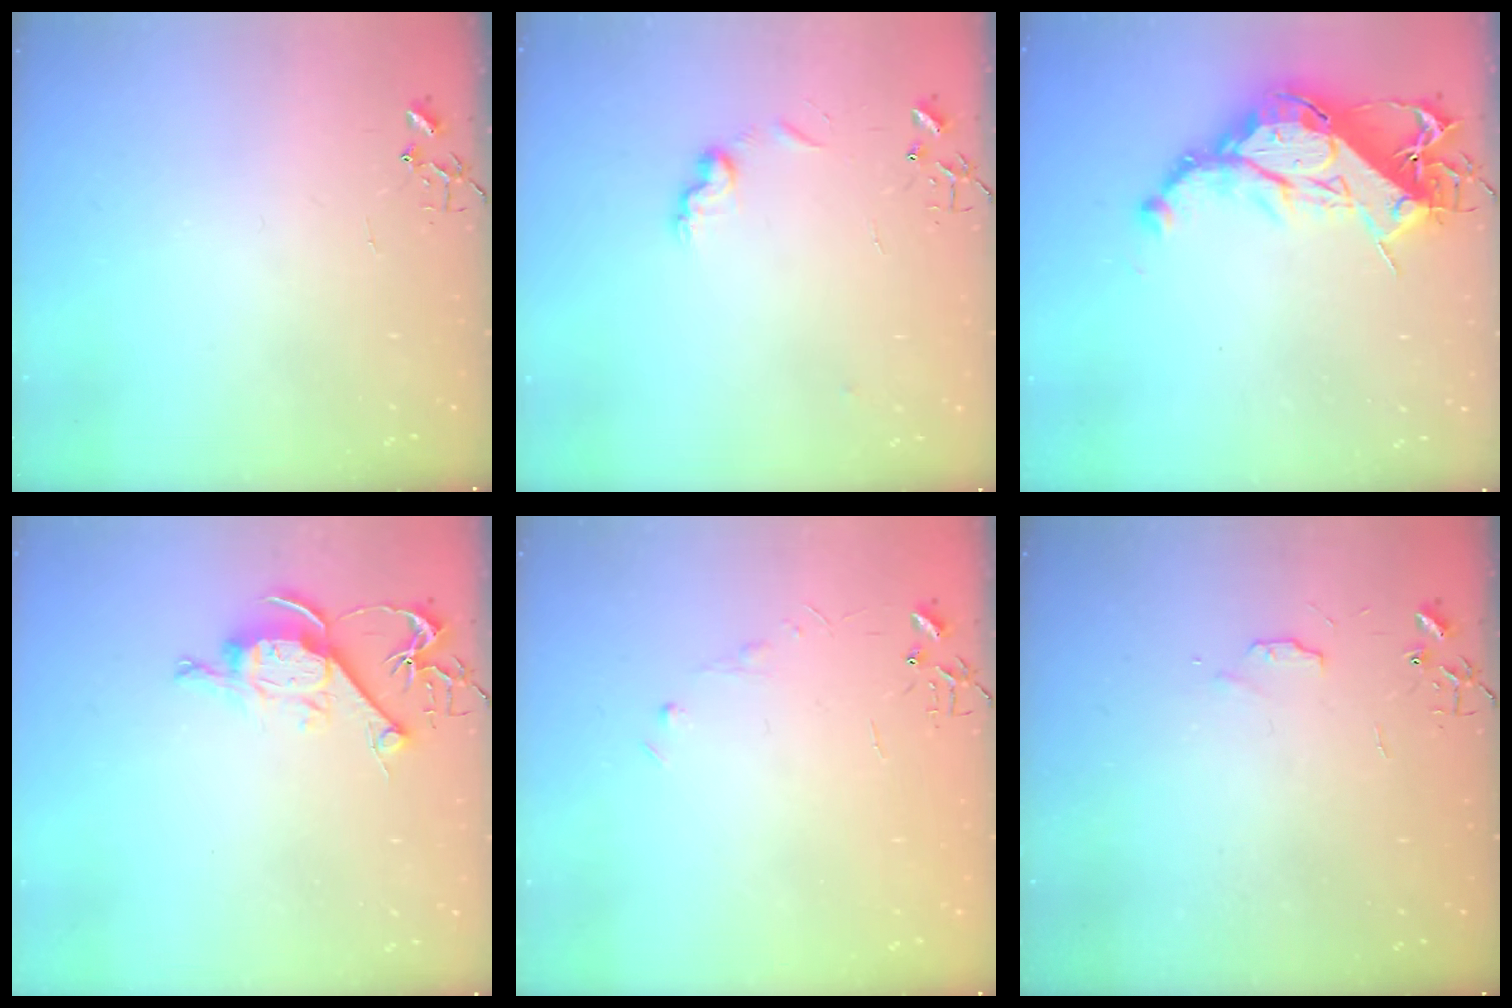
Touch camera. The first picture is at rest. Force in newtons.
{"total": 8.6, "press": 8.6, "slide": 0.1}
{"total": 21.6, "press": 21.5, "slide": 2.2}
{"total": 9.6, "press": 9.6, "slide": 0.2}
{"total": 3.5, "press": 3.5, "slide": 0.5}
{"total": 4.7, "press": 4.6, "slide": 0.7}